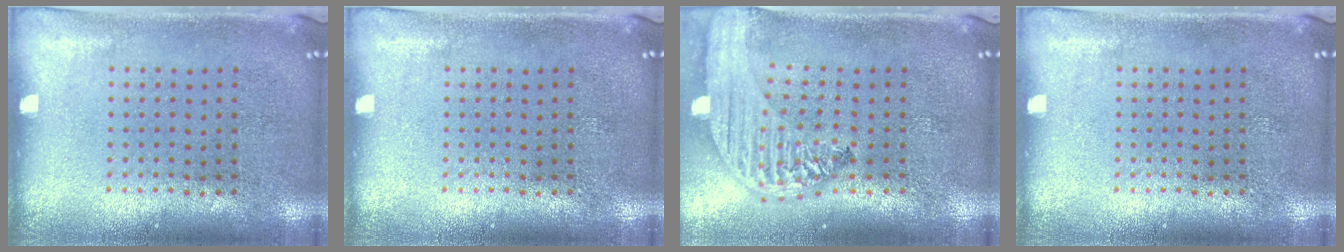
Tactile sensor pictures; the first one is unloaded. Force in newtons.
{"total": 0.0}
{"total": 3.1, "press": 2.5, "slide": 1.8}
{"total": 0.0}